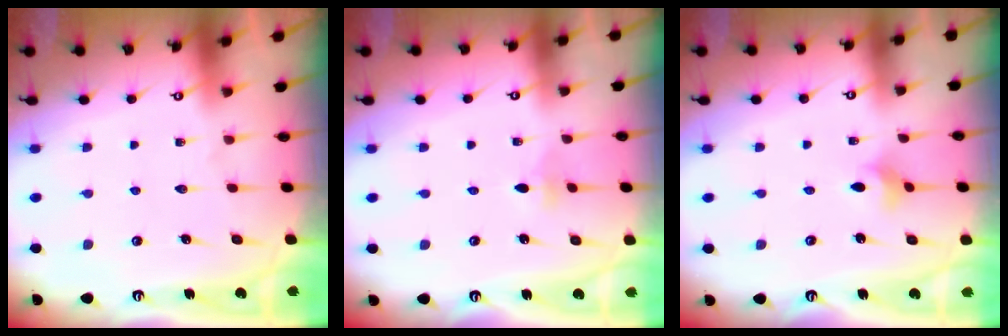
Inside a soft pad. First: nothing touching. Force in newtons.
{"total": 2.4, "press": 2.3, "slide": 0.7}
{"total": 2.7, "press": 2.6, "slide": 0.6}